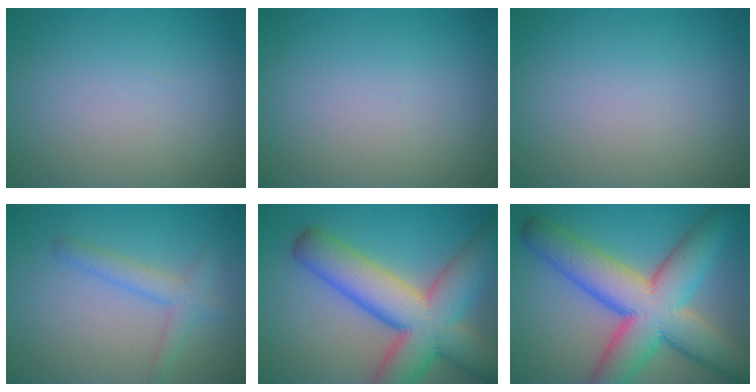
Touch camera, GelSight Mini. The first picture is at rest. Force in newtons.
{"total": 0.0}
{"total": 0.0}
{"total": 2.0, "press": 2.0, "slide": 0.1}
{"total": 12.1, "press": 12.0, "slide": 0.5}
{"total": 12.6, "press": 12.6, "slide": 0.4}